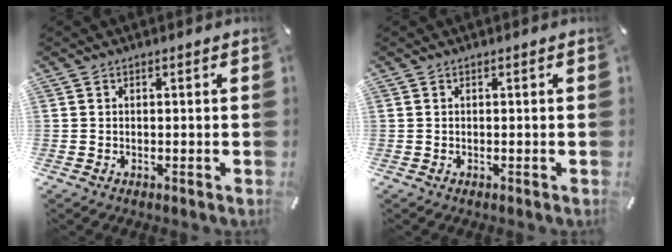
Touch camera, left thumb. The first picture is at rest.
{"total": 0.0}